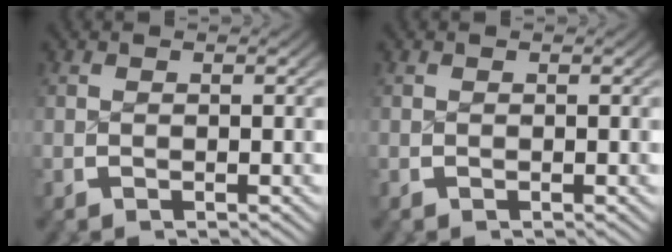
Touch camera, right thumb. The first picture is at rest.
{"total": 0.0}